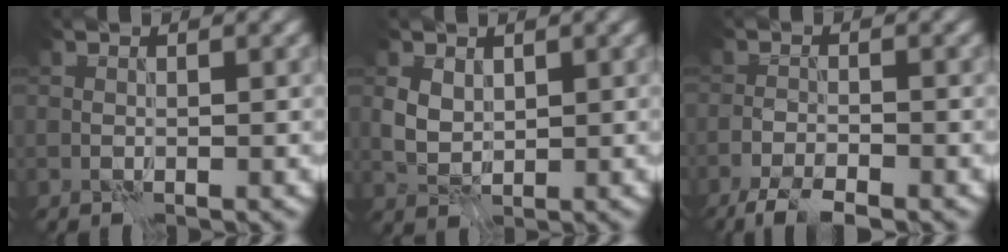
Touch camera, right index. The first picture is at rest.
{"total": 2.2, "force": [0.9, 1.5, 1.3], "torque": [-0.033, -0.002, 0.023]}
{"total": 3.6, "force": [-3.0, 0.7, 1.9], "torque": [-0.035, -0.007, -0.060]}